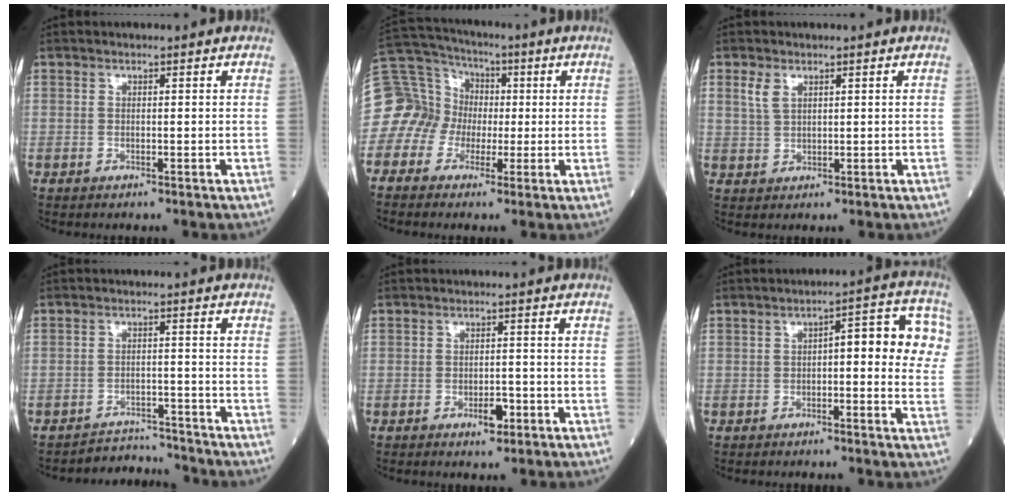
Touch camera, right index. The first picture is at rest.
{"total": 11.6, "force": [-1.9, 11.3, 1.8], "torque": [-0.067, 0.078, -0.033]}
{"total": 2.3, "force": [1.2, 1.3, 1.5], "torque": [-0.039, 0.010, 0.032]}
{"total": 4.4, "force": [-4.1, 0.1, -1.6], "torque": [0.031, 0.012, -0.062]}
{"total": 2.7, "force": [-1.3, 1.1, 2.0], "torque": [-0.030, 0.004, -0.017]}
{"total": 9.6, "force": [1.2, 2.9, 9.1], "torque": [-0.104, 0.033, 0.008]}